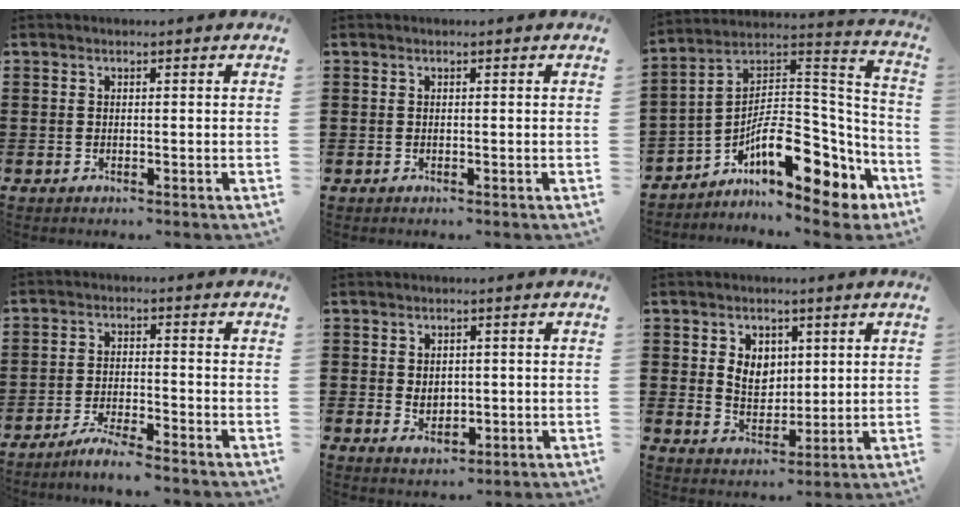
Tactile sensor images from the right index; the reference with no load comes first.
{"total": 0.0}
{"total": 13.3, "force": [-6.9, 6.0, 9.6], "torque": [-0.130, 0.004, -0.119]}
{"total": 3.9, "force": [-3.7, -0.6, 1.0], "torque": [-0.018, 0.000, -0.073]}
{"total": 2.3, "force": [0.2, 1.9, 1.4], "torque": [-0.024, 0.003, 0.000]}
{"total": 4.6, "force": [1.5, 3.6, 2.5], "torque": [-0.045, 0.005, 0.022]}